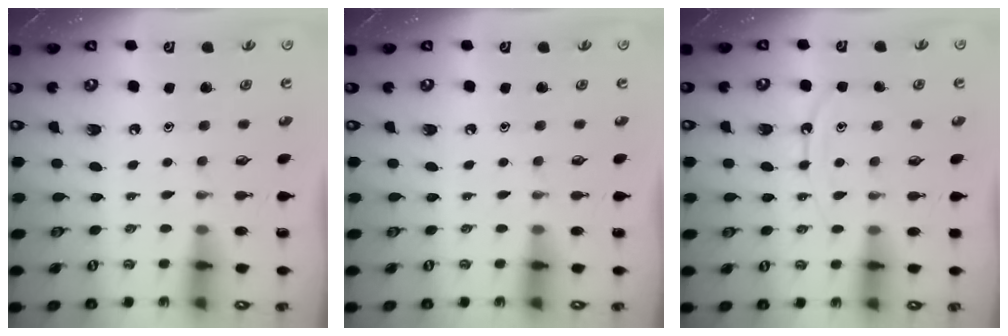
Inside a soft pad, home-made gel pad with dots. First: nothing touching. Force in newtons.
{"total": 0.0}
{"total": 8.5, "press": 8.5, "slide": 0.8}